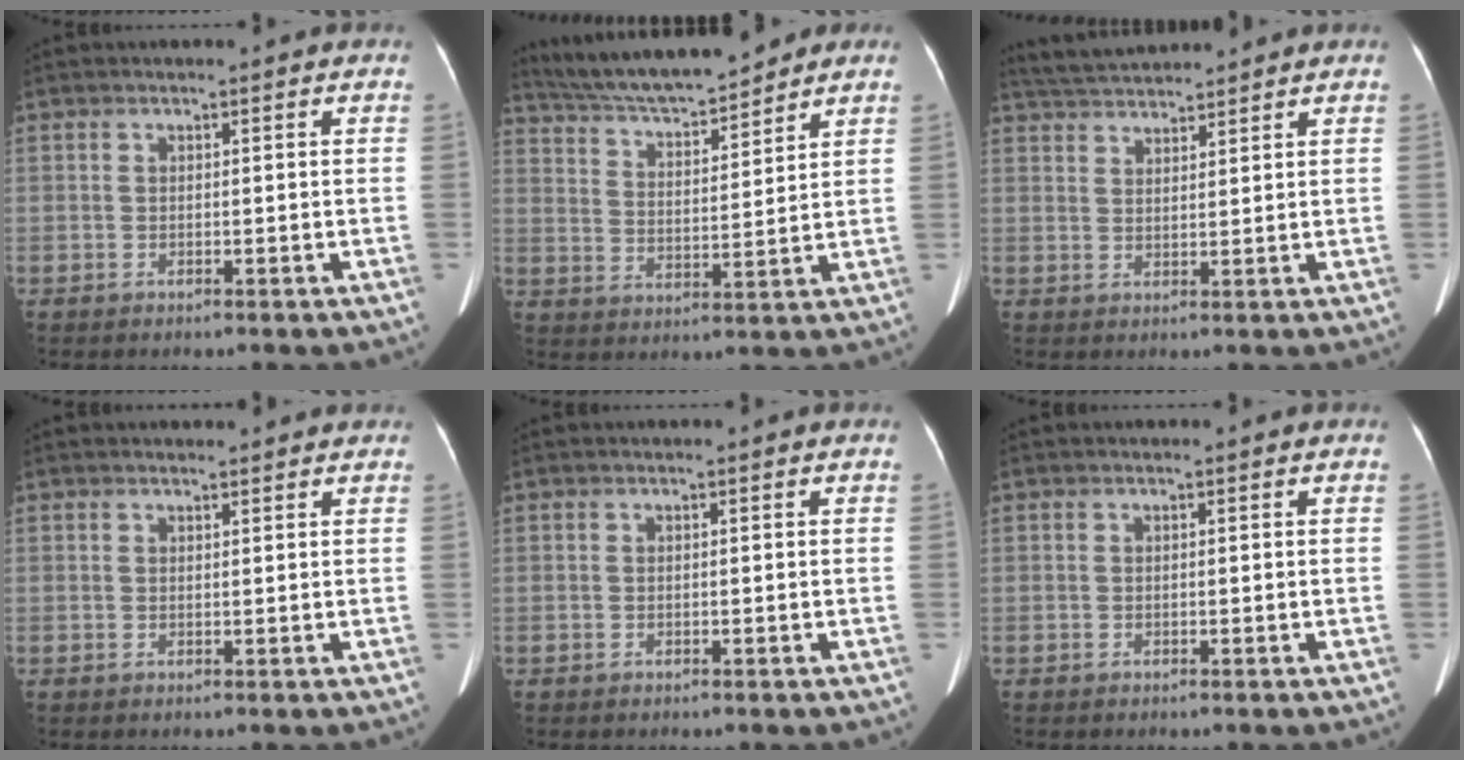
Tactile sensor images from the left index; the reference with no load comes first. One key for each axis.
{"total": 14.4, "fx": 12.9, "fy": 2.2, "fz": 5.9, "tx": -0.104, "ty": 0.015, "tz": 0.219}
{"total": 6.7, "fx": 6.4, "fy": 0.7, "fz": 1.7, "tx": -0.037, "ty": 0.034, "tz": 0.114}
{"total": 2.8, "fx": 2.6, "fy": 0.6, "fz": 0.7, "tx": -0.009, "ty": 0.015, "tz": 0.031}
{"total": 0.0}
{"total": 0.0}